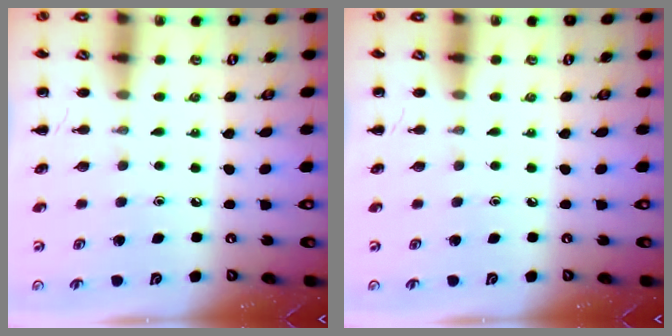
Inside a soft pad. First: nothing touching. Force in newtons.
{"total": 0.0}